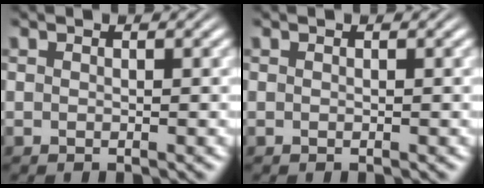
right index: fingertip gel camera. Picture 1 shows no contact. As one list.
[{"total": 0.0}]